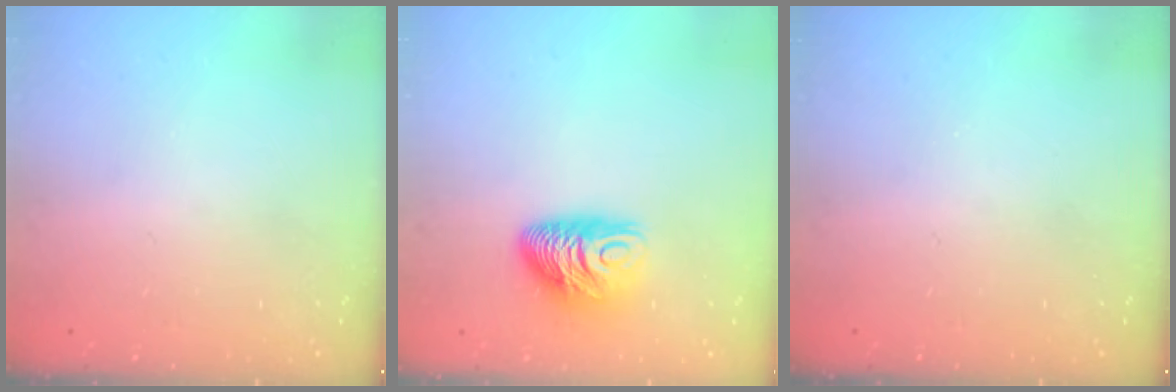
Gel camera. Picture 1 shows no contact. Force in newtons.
{"total": 10.8, "press": 10.7, "slide": 1.4}
{"total": 0.0}